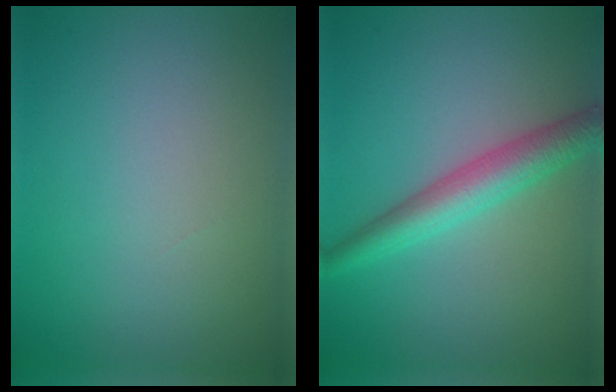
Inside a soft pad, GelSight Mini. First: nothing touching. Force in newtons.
{"total": 4.2, "press": 4.2, "slide": 0.1}